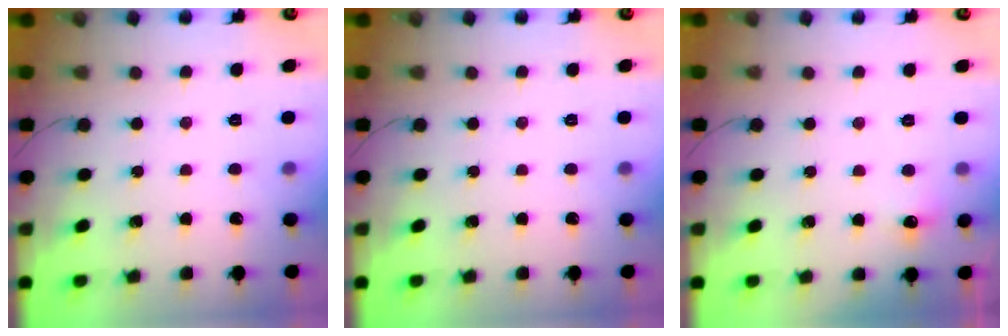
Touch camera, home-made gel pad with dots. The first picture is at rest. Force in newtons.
{"total": 0.0}
{"total": 4.8, "press": 4.6, "slide": 1.2}